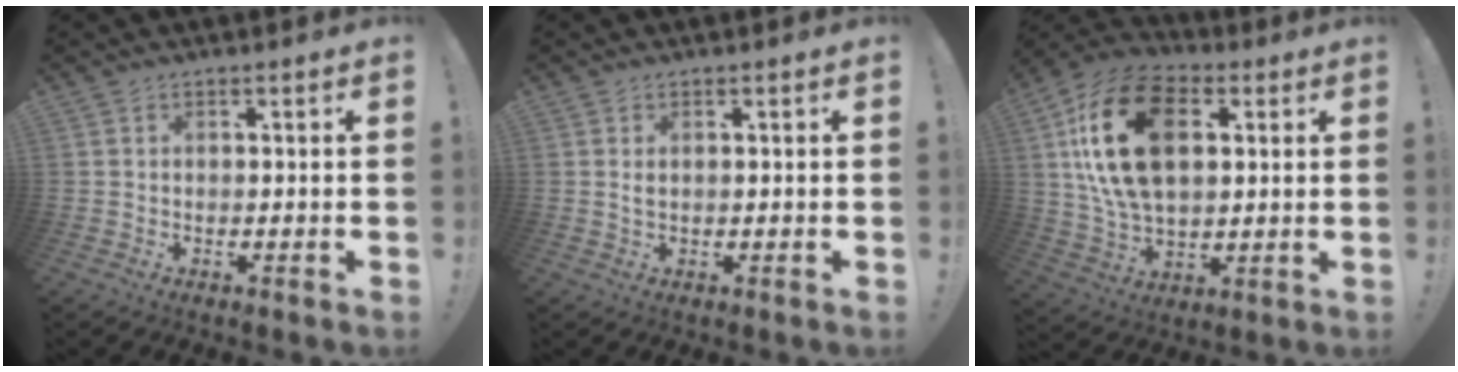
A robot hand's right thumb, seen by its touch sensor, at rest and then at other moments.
{"total": 1.2, "force": [0.6, 0.8, 0.8], "torque": [-0.009, 0.000, 0.008]}
{"total": 23.3, "force": [6.1, 14.4, 17.2], "torque": [-0.322, -0.005, 0.107]}